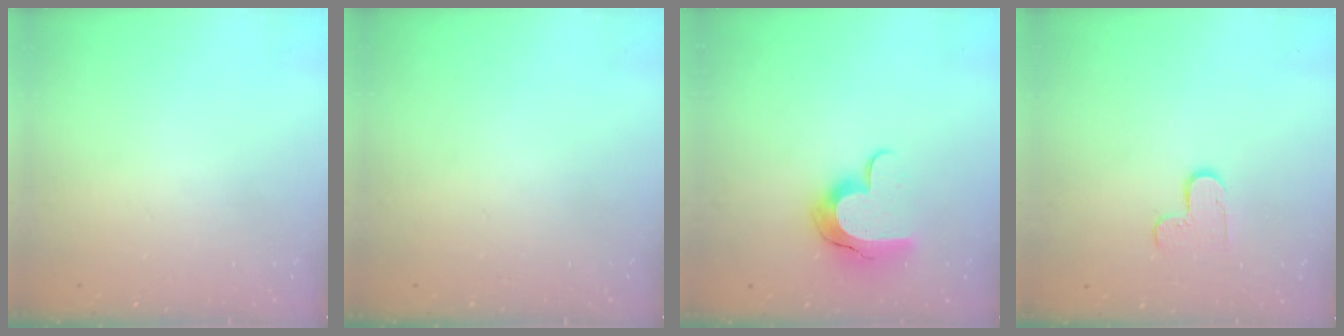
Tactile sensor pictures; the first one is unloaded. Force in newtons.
{"total": 0.0}
{"total": 11.1, "press": 11.1, "slide": 0.8}
{"total": 5.1, "press": 5.0, "slide": 0.5}